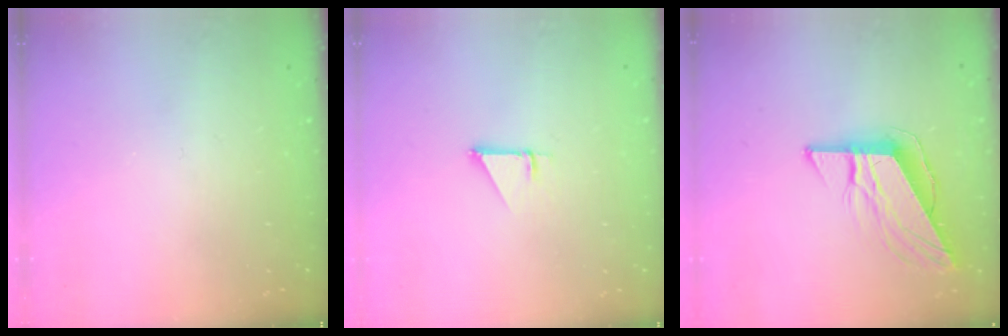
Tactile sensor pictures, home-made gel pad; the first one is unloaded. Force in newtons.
{"total": 1.0, "press": 1.0, "slide": 0.1}
{"total": 9.9, "press": 9.9, "slide": 0.4}